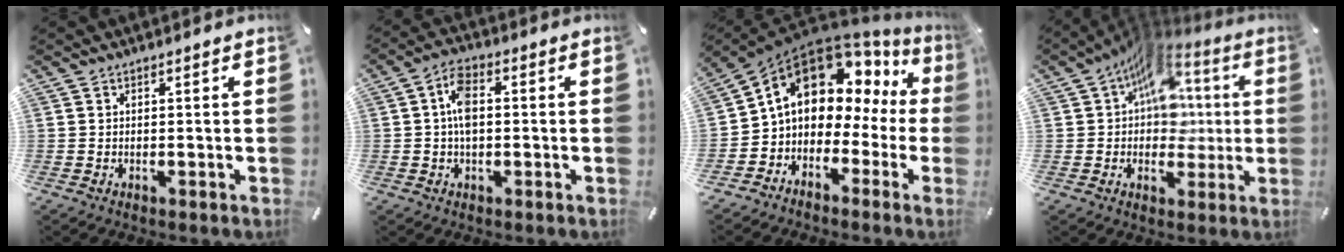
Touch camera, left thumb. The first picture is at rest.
{"total": 6.0, "force": [0.3, 3.4, 4.9], "torque": [-0.090, 0.006, 0.003]}
{"total": 11.5, "force": [5.7, 8.2, 5.8], "torque": [-0.104, -0.040, 0.099]}
{"total": 15.3, "force": [4.4, 11.0, 9.8], "torque": [-0.145, -0.036, 0.083]}